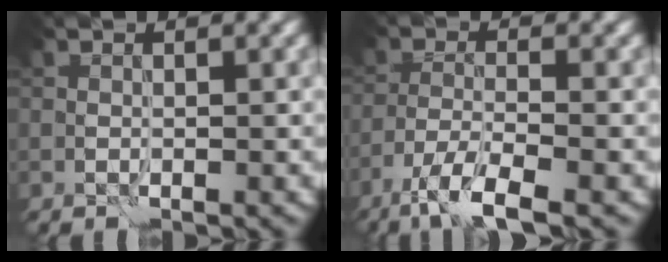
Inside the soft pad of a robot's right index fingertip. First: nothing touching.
{"total": 5.6, "force": [-3.8, 1.2, 3.9], "torque": [-0.073, -0.007, -0.074]}